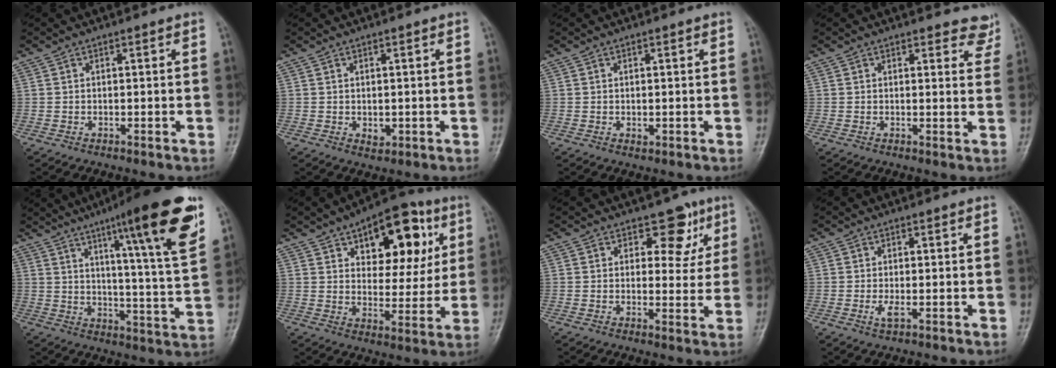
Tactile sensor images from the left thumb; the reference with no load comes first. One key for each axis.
{"total": 2.0, "fx": -0.1, "fy": 1.4, "fz": 1.5, "tx": -0.015, "ty": -0.004, "tz": 0.004}
{"total": 1.1, "fx": 0.1, "fy": 0.7, "fz": 0.8, "tx": -0.010, "ty": -0.003, "tz": 0.005}
{"total": 4.6, "fx": 4.1, "fy": 1.8, "fz": 0.8, "tx": 0.023, "ty": -0.026, "tz": 0.029}
{"total": 20.4, "fx": 11.2, "fy": 1.9, "fz": 16.9, "tx": -0.219, "ty": -0.046, "tz": 0.160}
{"total": 17.6, "fx": 7.4, "fy": 9.3, "fz": 12.9, "tx": -0.120, "ty": -0.015, "tz": 0.106}
{"total": 6.7, "fx": 3.4, "fy": 4.4, "fz": 3.8, "tx": -0.005, "ty": -0.014, "tz": 0.040}
{"total": 1.9, "fx": -0.4, "fy": 0.7, "fz": 1.8, "tx": -0.039, "ty": -0.006, "tz": -0.007}